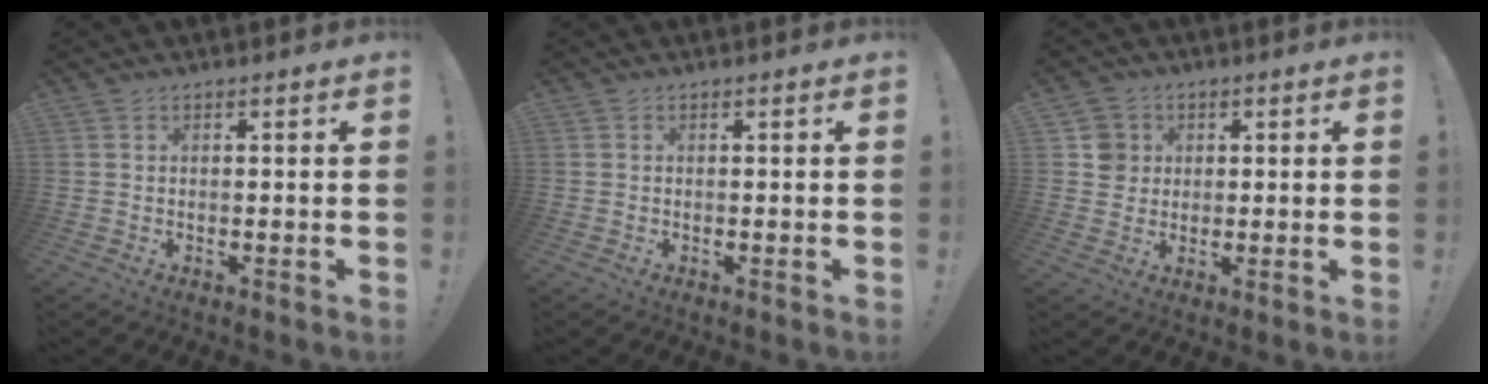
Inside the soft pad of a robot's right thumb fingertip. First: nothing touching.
{"total": 0.0}
{"total": 5.8, "force": [1.1, 5.5, 1.2], "torque": [-0.005, 0.002, 0.023]}